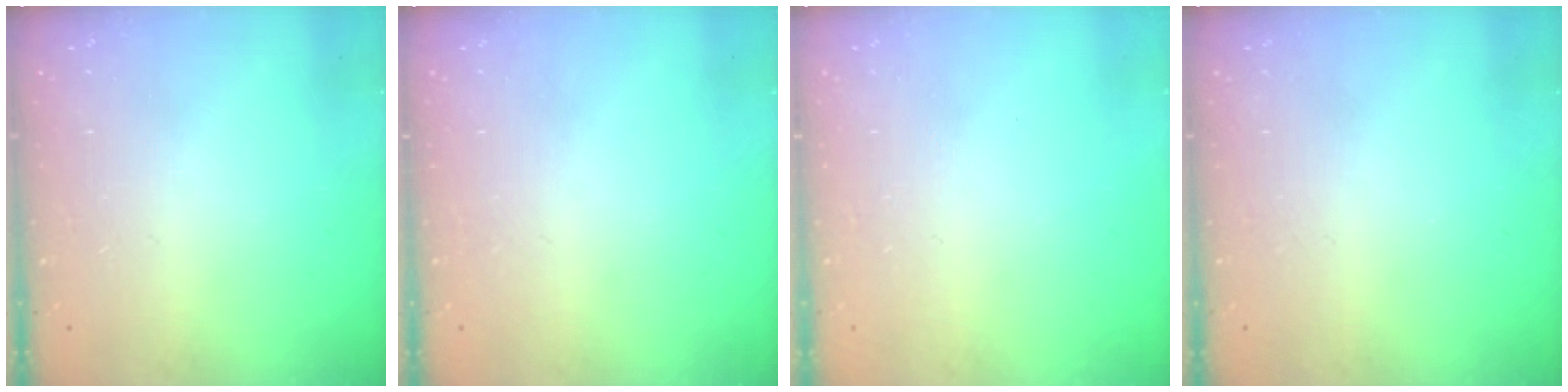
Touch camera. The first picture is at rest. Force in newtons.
{"total": 0.0}
{"total": 0.0}
{"total": 0.0}